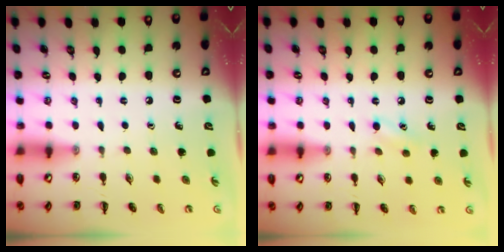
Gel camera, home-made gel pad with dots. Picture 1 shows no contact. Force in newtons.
{"total": 3.2, "press": 3.0, "slide": 0.9}